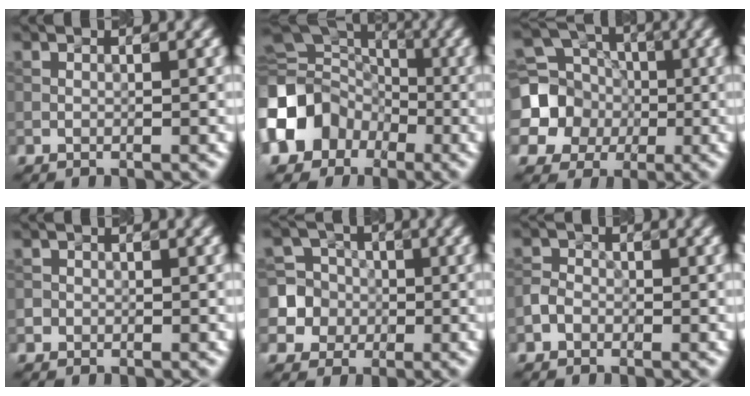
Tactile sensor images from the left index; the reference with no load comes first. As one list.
[{"total": 11.5, "force": [-4.3, 9.5, 4.7], "torque": [-0.104, -0.002, -0.092]}, {"total": 8.7, "force": [-0.7, 8.0, 3.2], "torque": [-0.075, 0.005, -0.043]}, {"total": 0.8, "force": [-0.2, 0.7, 0.0], "torque": [0.008, -0.004, -0.006]}, {"total": 6.2, "force": [-0.9, 6.1, 0.8], "torque": [-0.002, 0.024, -0.035]}, {"total": 1.6, "force": [-0.8, 1.3, 0.5], "torque": [-0.006, 0.004, -0.022]}]